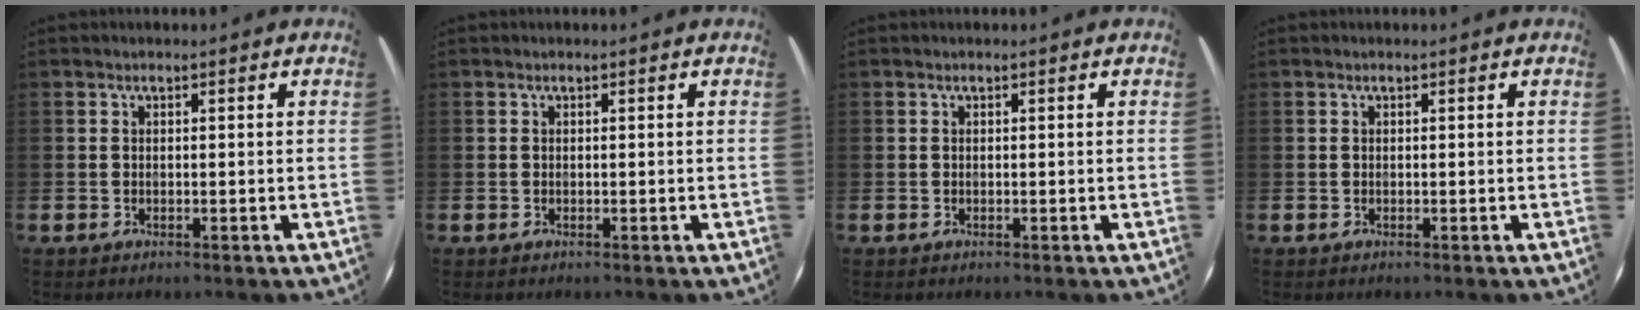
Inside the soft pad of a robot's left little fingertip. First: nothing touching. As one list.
[{"total": 0.0}, {"total": 0.0}, {"total": 0.0}]